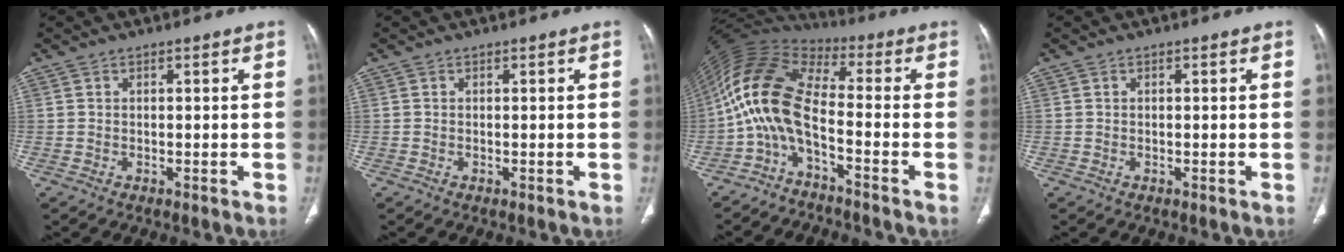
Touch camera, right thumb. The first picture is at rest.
{"total": 0.0}
{"total": 11.3, "force": [-3.8, 4.0, 9.9], "torque": [-0.210, 0.068, -0.093]}
{"total": 0.0}